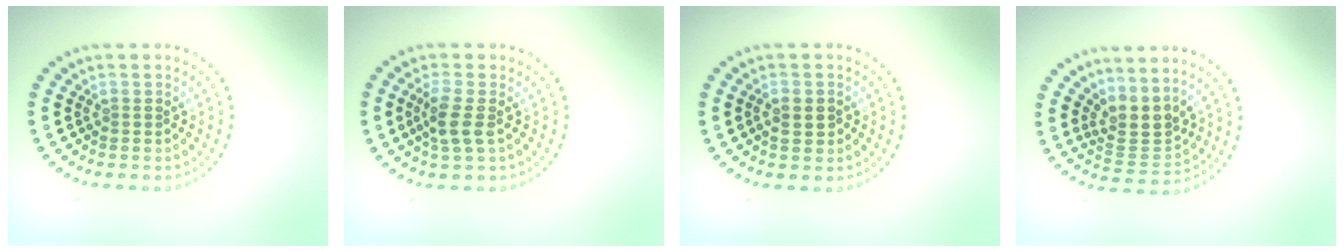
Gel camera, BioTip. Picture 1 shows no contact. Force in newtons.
{"total": 2.4, "press": 2.1, "slide": 1.0}
{"total": 1.5, "press": 1.5, "slide": 0.2}
{"total": 3.1, "press": 2.2, "slide": 2.2}